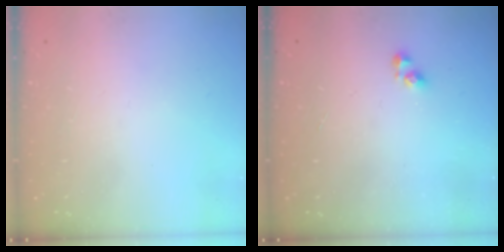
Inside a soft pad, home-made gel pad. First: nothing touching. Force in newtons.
{"total": 3.9, "press": 3.9, "slide": 0.7}